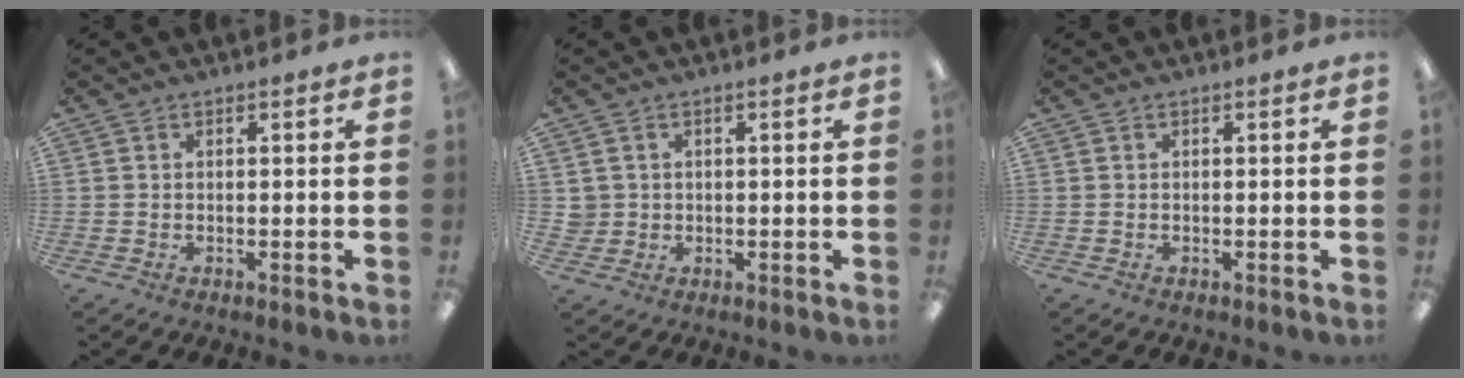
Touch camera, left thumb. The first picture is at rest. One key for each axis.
{"total": 2.4, "fx": 0.4, "fy": 2.3, "fz": 0.0, "tx": -0.007, "ty": 0.002, "tz": 0.007}
{"total": 0.0}